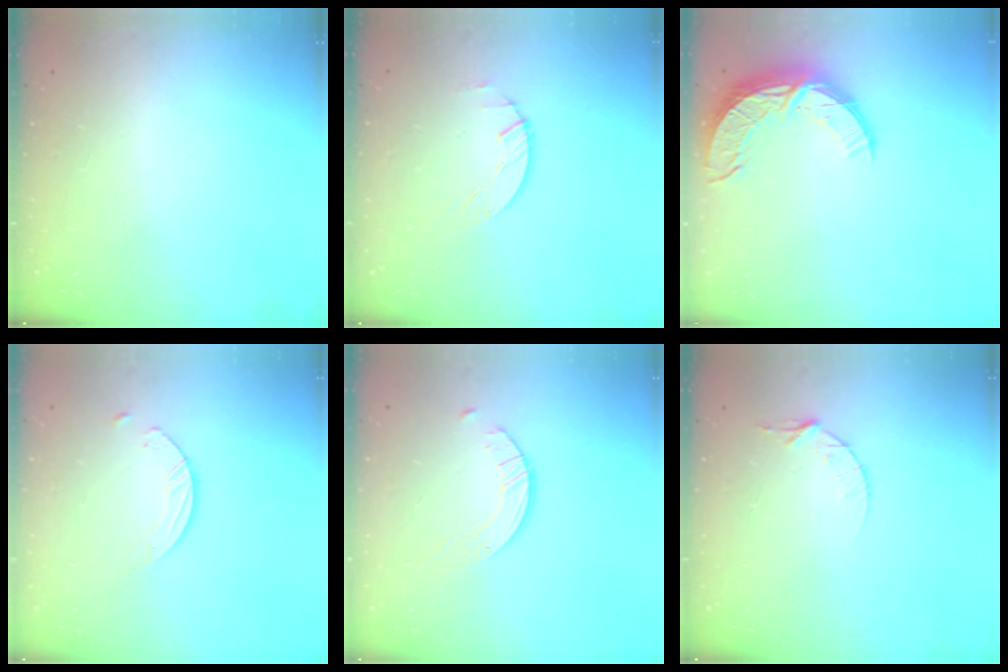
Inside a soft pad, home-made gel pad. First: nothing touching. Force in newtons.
{"total": 1.7, "press": 1.7, "slide": 0.1}
{"total": 12.8, "press": 12.7, "slide": 0.9}
{"total": 4.5, "press": 4.5, "slide": 0.3}
{"total": 2.5, "press": 2.5, "slide": 0.3}
{"total": 4.3, "press": 4.3, "slide": 0.5}